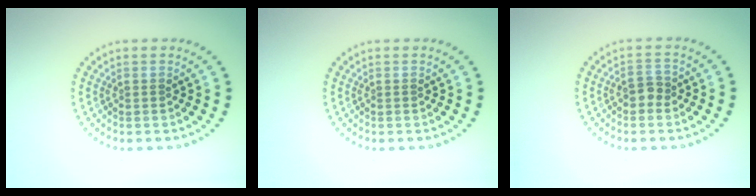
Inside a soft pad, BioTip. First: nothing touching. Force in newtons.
{"total": 0.0}
{"total": 1.5, "press": 1.3, "slide": 0.6}